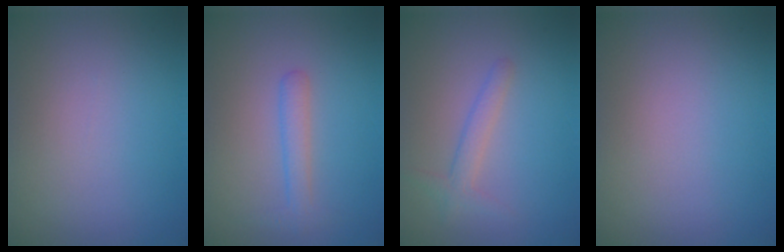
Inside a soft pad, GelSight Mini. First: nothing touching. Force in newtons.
{"total": 1.7, "press": 1.7, "slide": 0.1}
{"total": 1.7, "press": 1.7, "slide": 0.1}
{"total": 0.0}